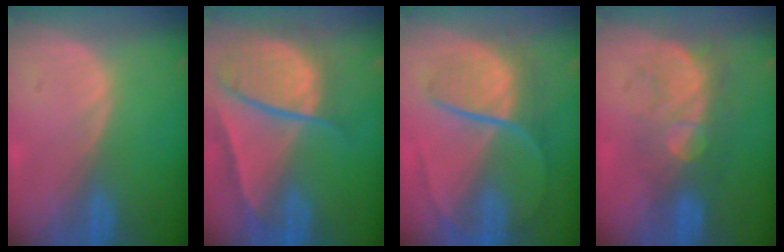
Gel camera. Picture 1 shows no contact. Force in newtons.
{"total": 10.1, "press": 8.4, "slide": 5.5}
{"total": 8.8, "press": 7.5, "slide": 4.7}
{"total": 8.3, "press": 7.6, "slide": 3.6}